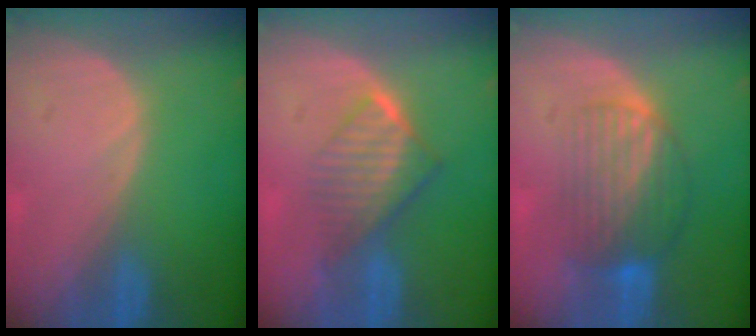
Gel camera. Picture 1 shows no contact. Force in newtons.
{"total": 6.4, "press": 5.8, "slide": 2.8}
{"total": 7.4, "press": 6.8, "slide": 2.9}